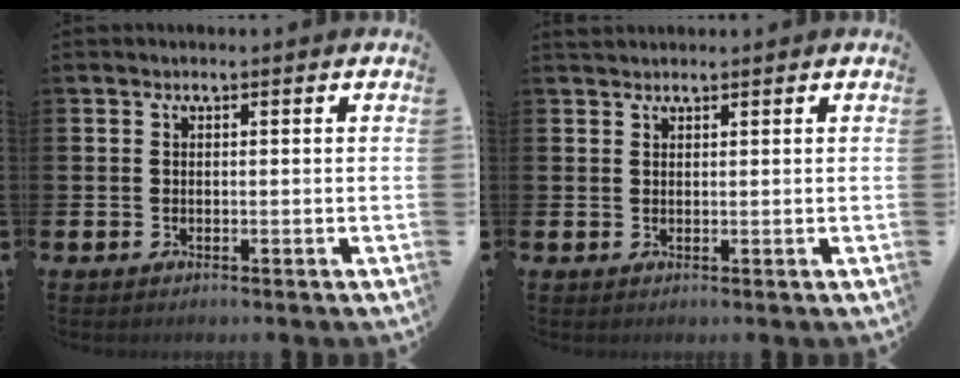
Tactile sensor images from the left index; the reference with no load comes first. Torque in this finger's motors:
{"motor_torque": [-0.20, -0.45, -0.05, -0.03]}